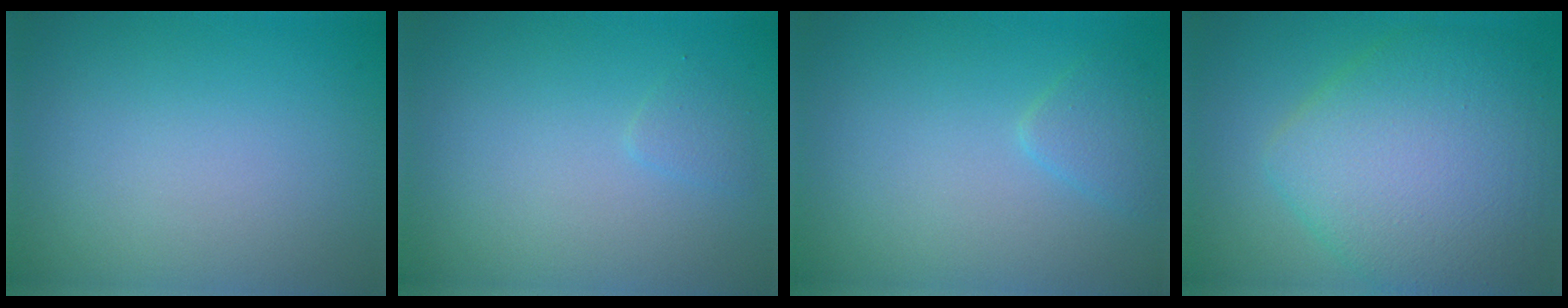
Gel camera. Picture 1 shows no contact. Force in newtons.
{"total": 0.7, "press": 0.7, "slide": 0.0}
{"total": 1.6, "press": 1.6, "slide": 0.1}
{"total": 9.3, "press": 9.3, "slide": 0.3}